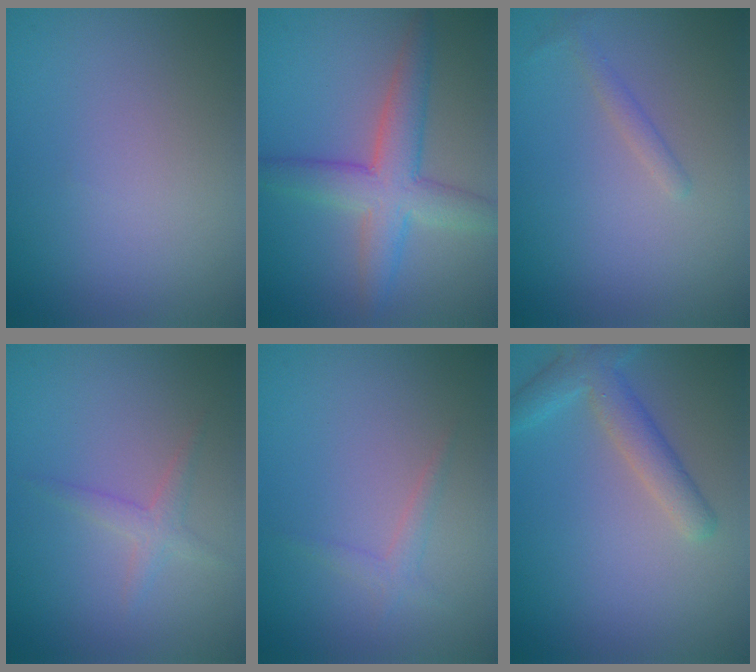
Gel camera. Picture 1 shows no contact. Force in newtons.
{"total": 5.4, "press": 5.4, "slide": 0.3}
{"total": 1.1, "press": 1.1, "slide": 0.1}
{"total": 1.6, "press": 1.6, "slide": 0.0}
{"total": 1.2, "press": 1.2, "slide": 0.0}
{"total": 3.4, "press": 3.4, "slide": 0.1}